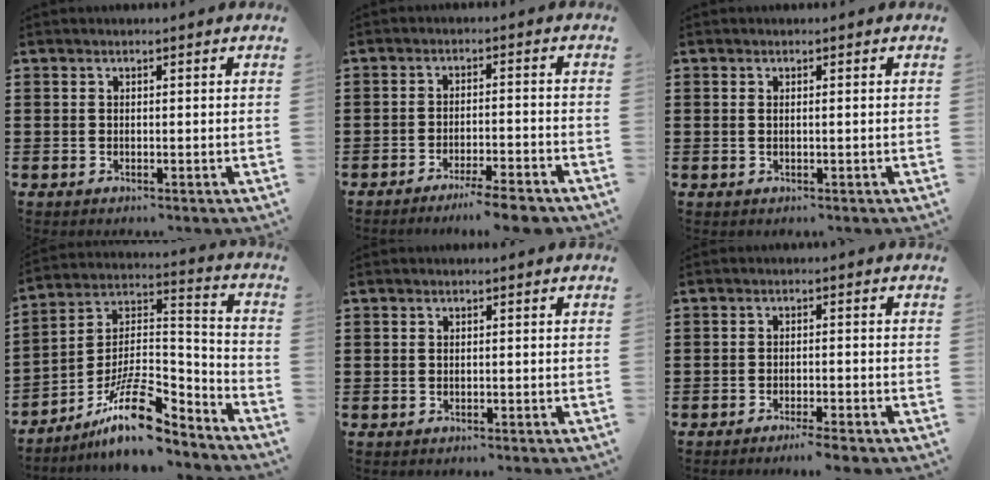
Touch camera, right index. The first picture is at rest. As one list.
[{"total": 5.0, "force": [-4.4, -0.2, 2.5], "torque": [-0.039, -0.008, -0.080]}, {"total": 0.6, "force": [0.1, 0.0, 0.6], "torque": [-0.011, -0.001, 0.001]}, {"total": 14.0, "force": [-9.1, 4.8, 9.5], "torque": [-0.181, 0.025, -0.163]}, {"total": 0.6, "force": [-0.4, 0.2, 0.3], "torque": [-0.009, -0.003, -0.007]}, {"total": 2.4, "force": [-2.1, -0.2, 1.2], "torque": [-0.020, 0.000, -0.038]}]